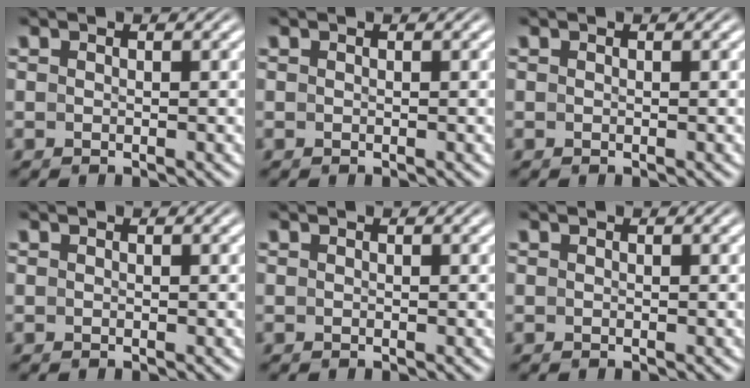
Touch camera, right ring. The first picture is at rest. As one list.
[{"total": 0.0}, {"total": 0.0}, {"total": 0.0}, {"total": 0.0}, {"total": 0.0}]